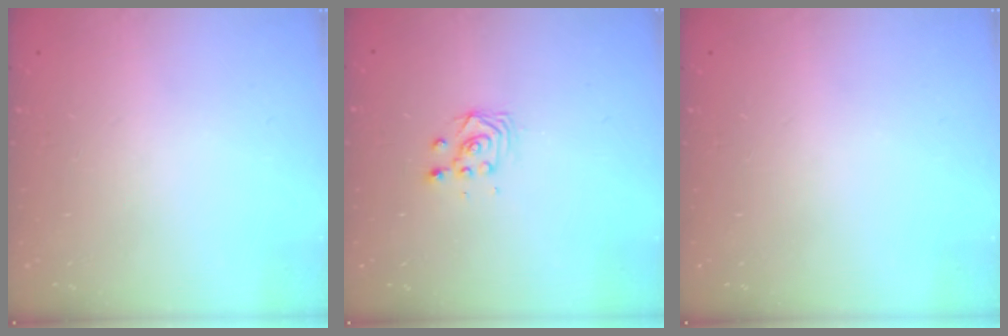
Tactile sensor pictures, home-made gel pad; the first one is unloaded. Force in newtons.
{"total": 2.9, "press": 2.9, "slide": 0.1}
{"total": 0.0}